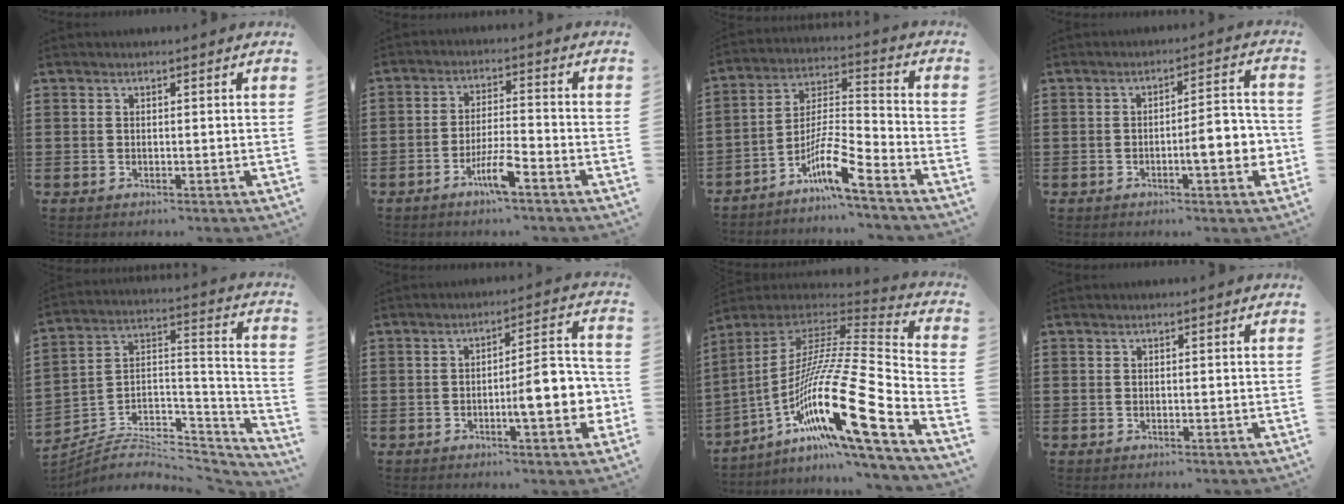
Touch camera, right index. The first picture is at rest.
{"total": 5.5, "force": [-3.5, 0.8, 4.1], "torque": [-0.088, -0.003, -0.067]}
{"total": 8.9, "force": [-6.5, 0.9, 6.0], "torque": [-0.124, -0.006, -0.125]}
{"total": 6.5, "force": [-1.9, 1.6, 6.0], "torque": [-0.083, -0.005, -0.036]}
{"total": 5.0, "force": [-3.7, 2.7, 2.1], "torque": [-0.049, -0.008, -0.075]}
{"total": 8.8, "force": [-2.3, 2.3, 8.2], "torque": [-0.109, -0.008, -0.041]}
{"total": 21.3, "force": [-8.2, 3.3, 19.4], "torque": [-0.373, -0.010, -0.155]}
{"total": 0.0}